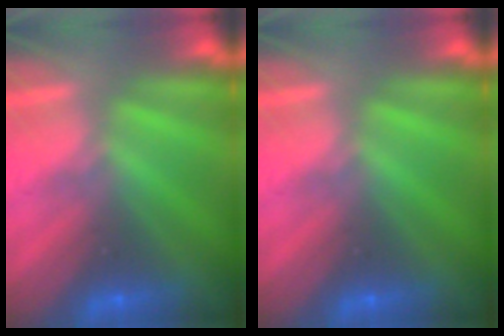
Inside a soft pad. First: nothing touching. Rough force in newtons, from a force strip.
{"total": 0.0}